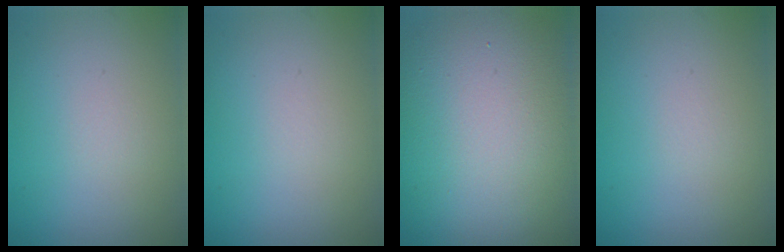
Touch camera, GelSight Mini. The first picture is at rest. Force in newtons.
{"total": 0.0}
{"total": 15.0, "press": 14.9, "slide": 0.9}
{"total": 0.0}